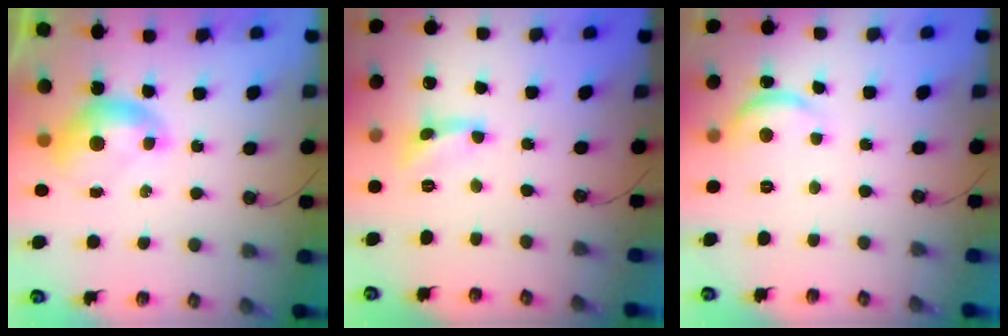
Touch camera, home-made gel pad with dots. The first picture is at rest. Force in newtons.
{"total": 1.1, "press": 1.0, "slide": 0.4}
{"total": 3.9, "press": 3.9, "slide": 0.5}